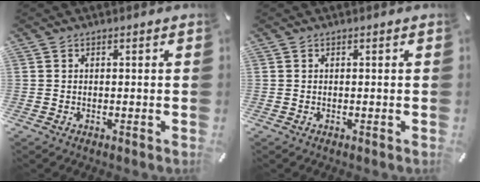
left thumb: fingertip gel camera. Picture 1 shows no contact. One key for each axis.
{"total": 0.0}